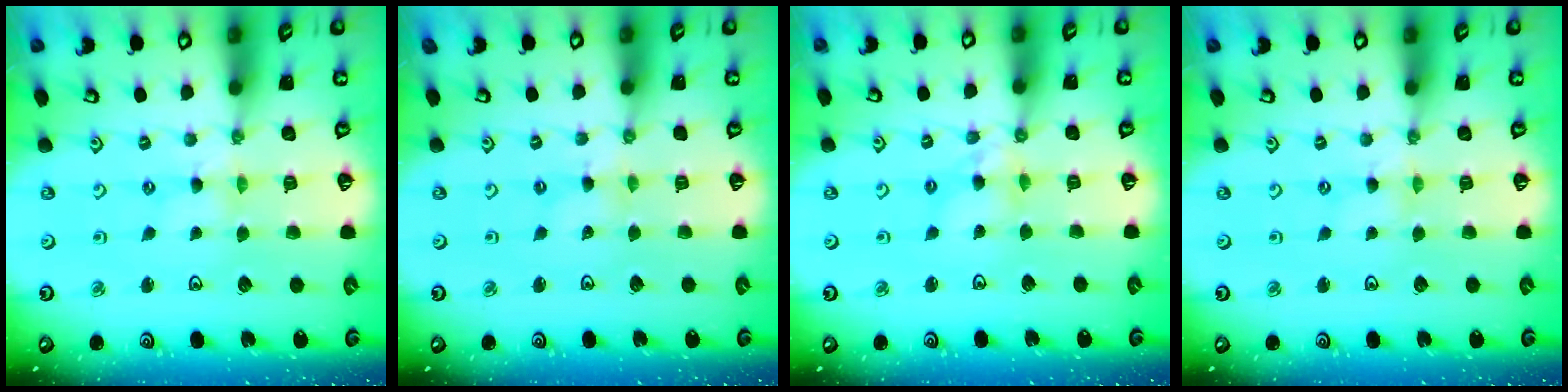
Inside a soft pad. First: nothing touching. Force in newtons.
{"total": 1.4, "press": 1.4, "slide": 0.2}
{"total": 6.0, "press": 6.0, "slide": 0.5}
{"total": 0.6, "press": 0.6, "slide": 0.1}